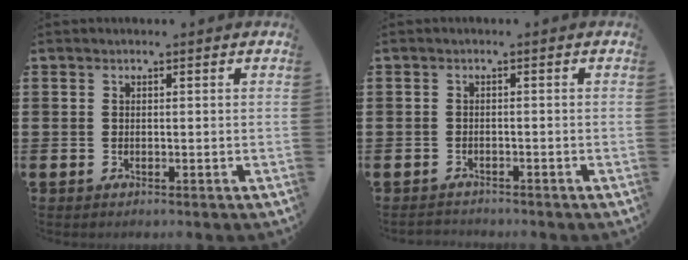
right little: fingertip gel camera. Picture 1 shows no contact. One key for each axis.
{"total": 0.9, "fx": -0.9, "fy": 0.1, "fz": -0.1, "tx": -0.001, "ty": 0.002, "tz": -0.020}